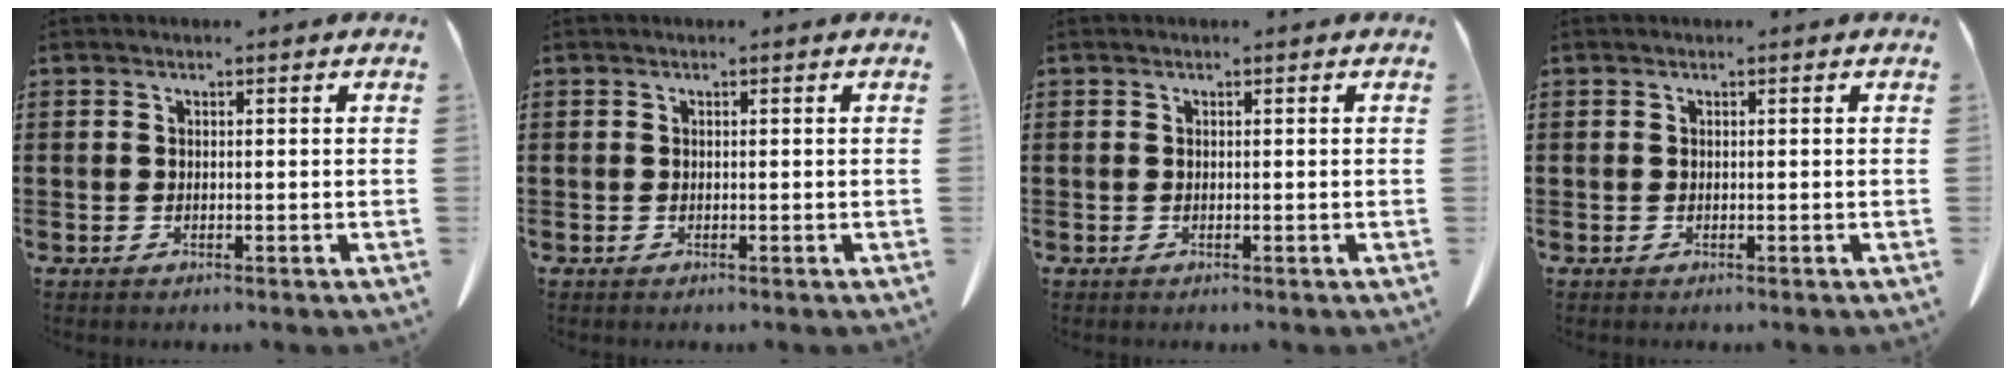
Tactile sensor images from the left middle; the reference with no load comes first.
{"total": 0.0}
{"total": 0.0}
{"total": 0.0}